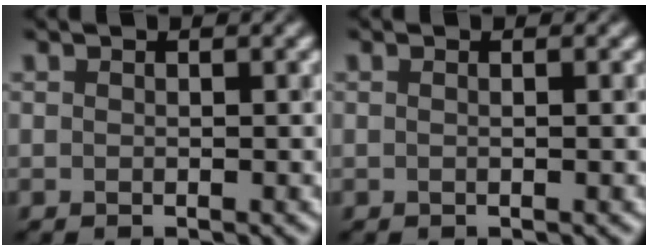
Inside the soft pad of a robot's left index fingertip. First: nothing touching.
{"total": 1.0, "force": [0.2, 0.6, 0.8], "torque": [0.001, -0.006, -0.016]}